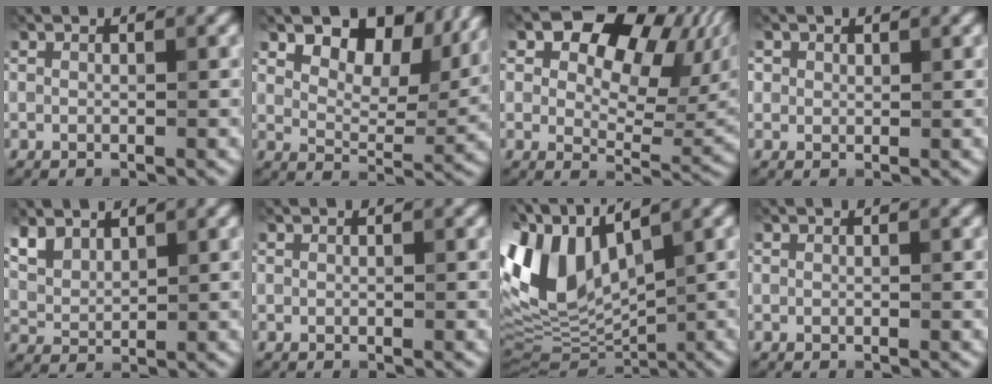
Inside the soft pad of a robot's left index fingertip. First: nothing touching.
{"total": 9.9, "force": [5.7, 5.4, 6.0], "torque": [-0.092, 0.001, 0.087]}
{"total": 11.9, "force": [5.4, 6.8, 8.2], "torque": [-0.112, 0.005, 0.086]}
{"total": 1.0, "force": [0.5, 0.9, 0.2], "torque": [-0.001, -0.004, 0.009]}
{"total": 4.2, "force": [3.0, 2.2, 1.9], "torque": [-0.056, -0.002, 0.068]}
{"total": 0.0}
{"total": 11.1, "force": [2.7, 5.9, 9.0], "torque": [-0.205, 0.001, 0.046]}
{"total": 0.0}